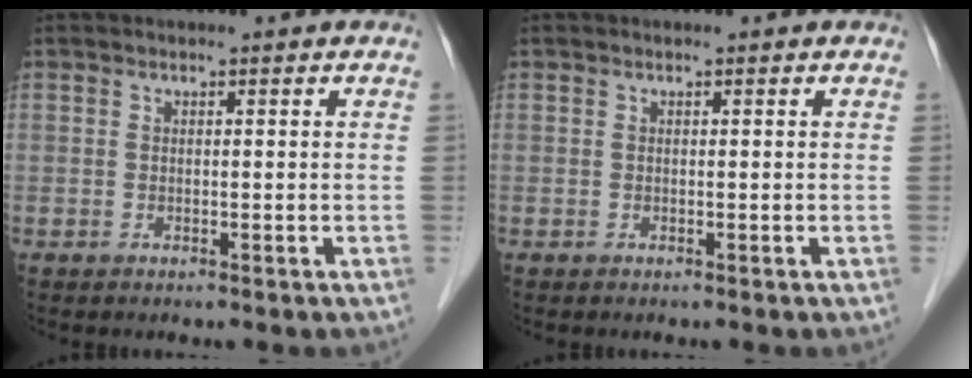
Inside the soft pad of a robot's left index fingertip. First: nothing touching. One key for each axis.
{"total": 0.0}